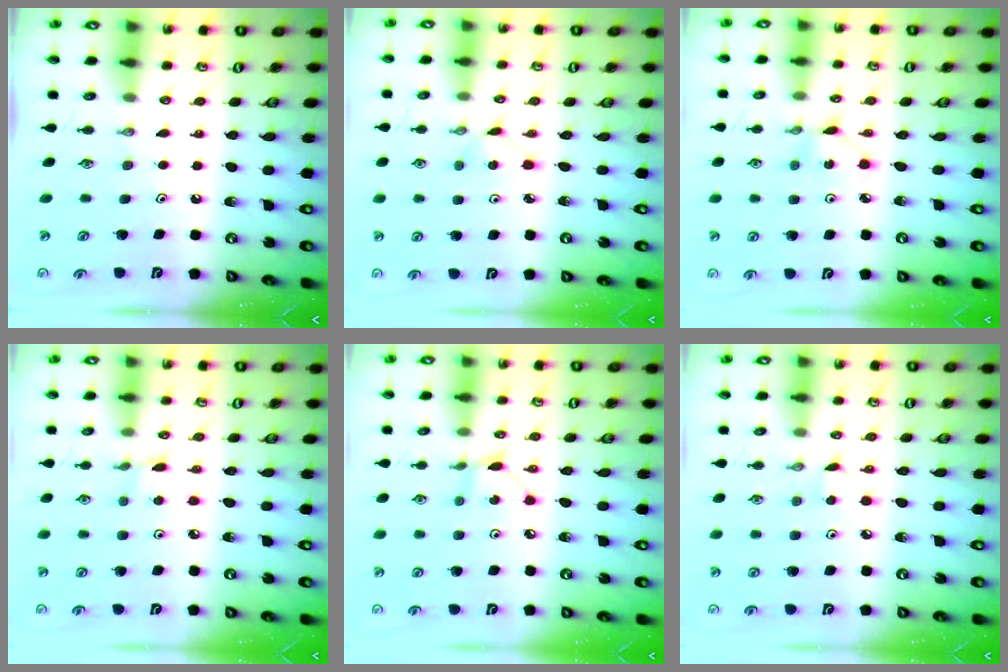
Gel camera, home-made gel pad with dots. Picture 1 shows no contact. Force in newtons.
{"total": 1.6, "press": 1.6, "slide": 0.2}
{"total": 2.0, "press": 1.9, "slide": 0.2}
{"total": 0.8, "press": 0.8, "slide": 0.1}
{"total": 2.2, "press": 2.2, "slide": 0.1}
{"total": 2.9, "press": 2.8, "slide": 0.3}